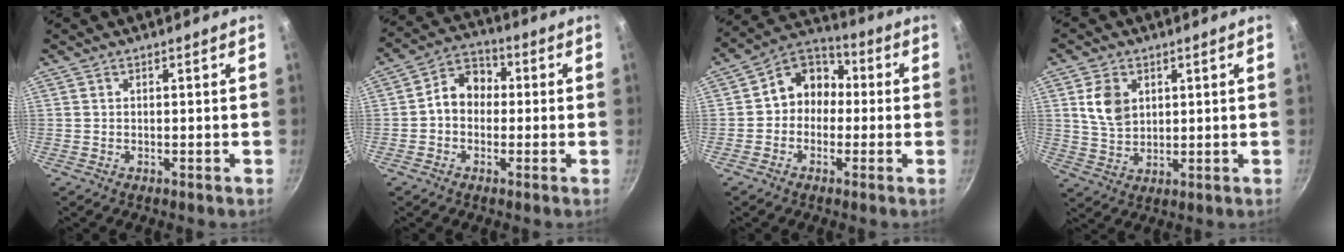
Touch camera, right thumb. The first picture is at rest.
{"total": 7.7, "force": [-0.1, 6.3, 4.5], "torque": [-0.036, 0.025, -0.022]}
{"total": 9.4, "force": [-0.2, 8.0, 5.0], "torque": [-0.028, 0.035, -0.029]}
{"total": 7.2, "force": [2.3, 5.1, 4.5], "torque": [-0.069, -0.012, 0.047]}